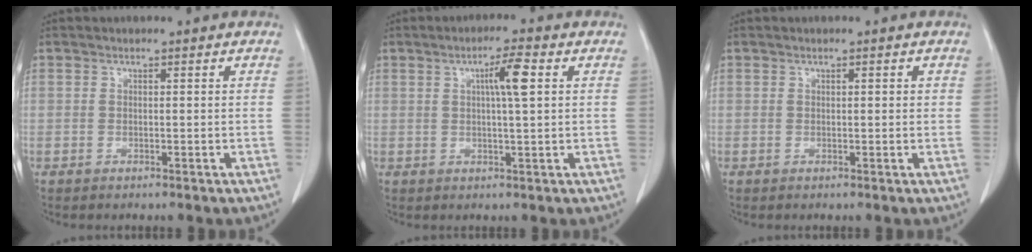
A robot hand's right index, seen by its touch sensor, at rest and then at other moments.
{"total": 4.7, "force": [1.3, -0.1, 4.5], "torque": [-0.076, 0.002, 0.020]}
{"total": 0.9, "force": [0.3, 0.2, 0.8], "torque": [-0.010, 0.001, 0.003]}